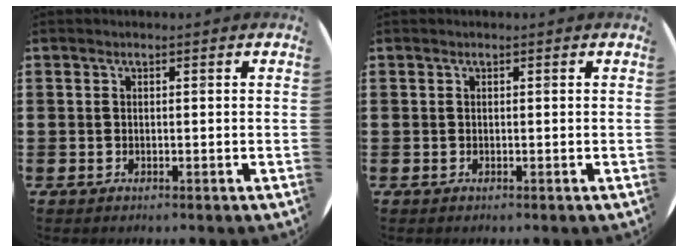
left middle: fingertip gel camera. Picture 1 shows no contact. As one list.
[{"total": 0.0}]